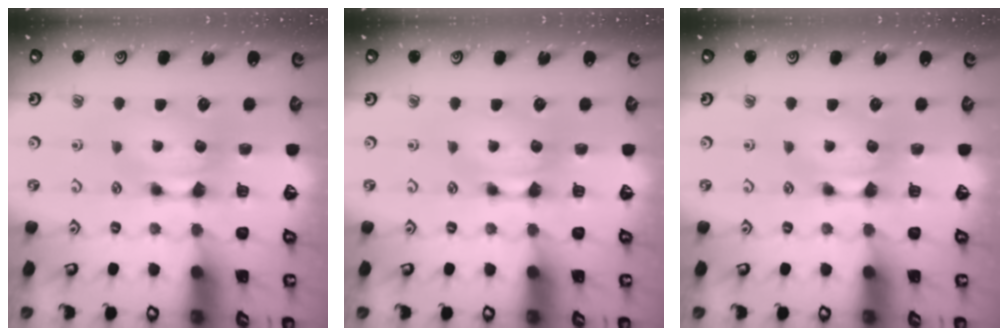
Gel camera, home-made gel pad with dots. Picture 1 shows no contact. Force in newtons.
{"total": 0.0}
{"total": 0.0}